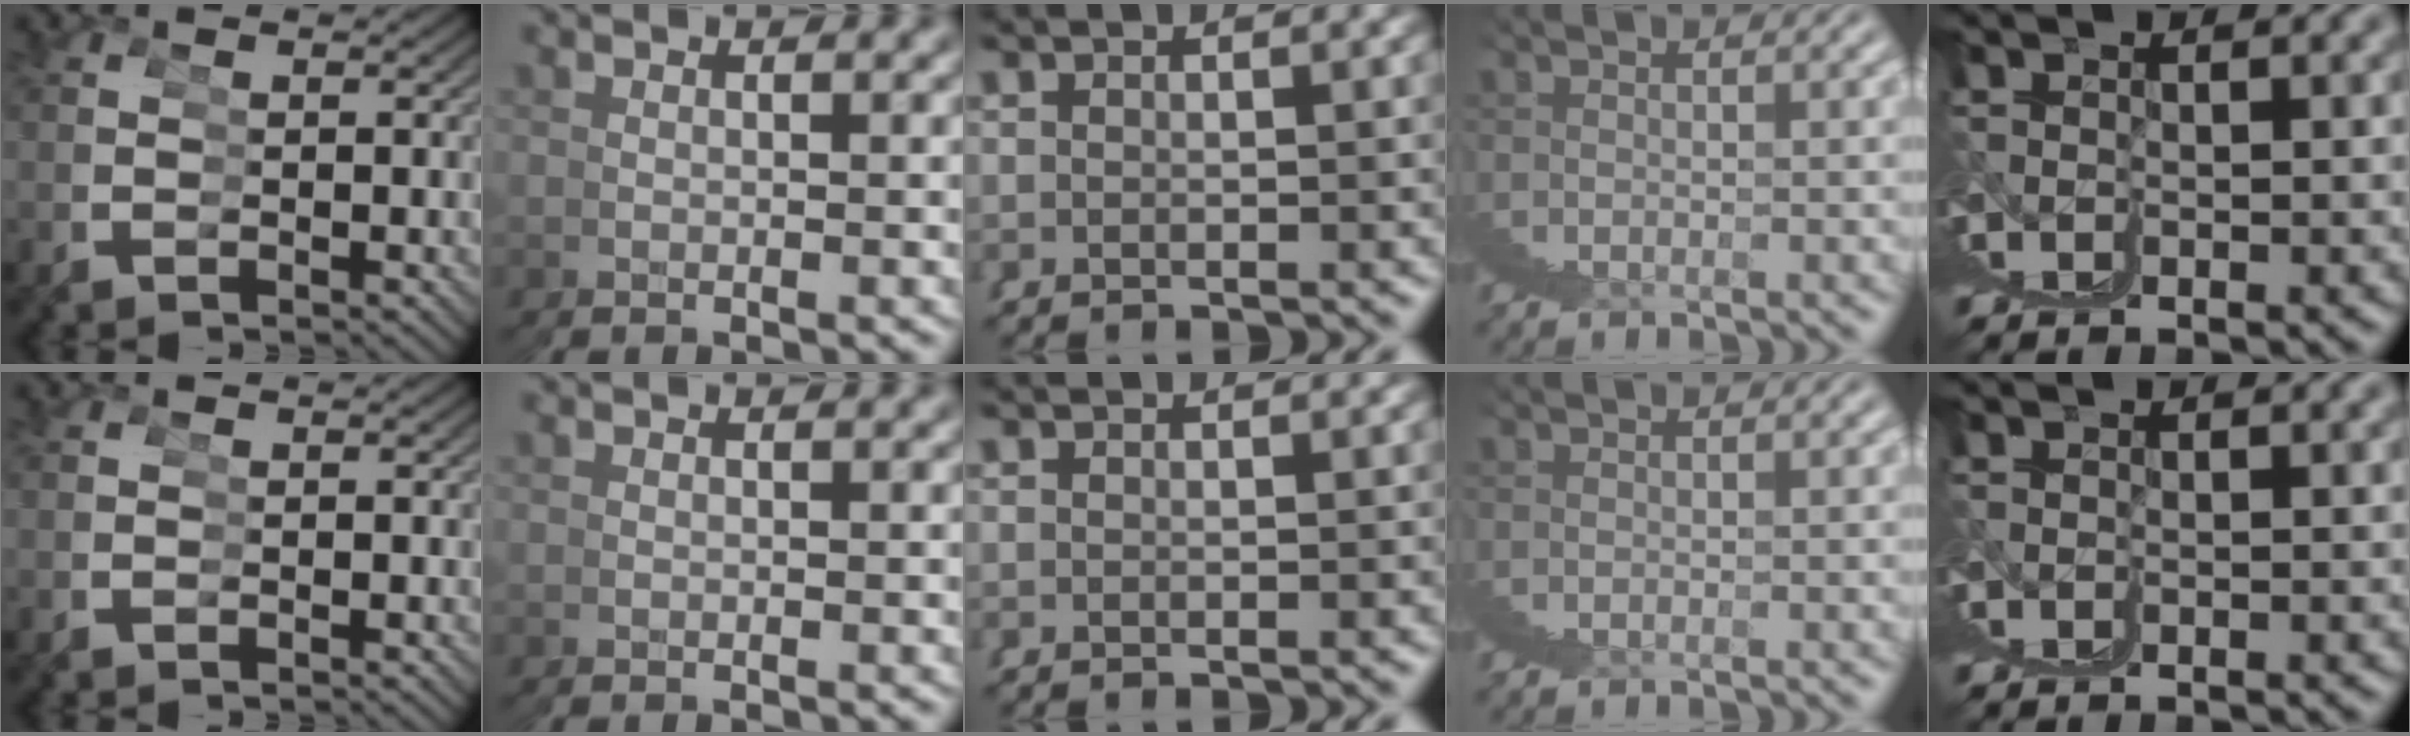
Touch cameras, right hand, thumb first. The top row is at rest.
{}